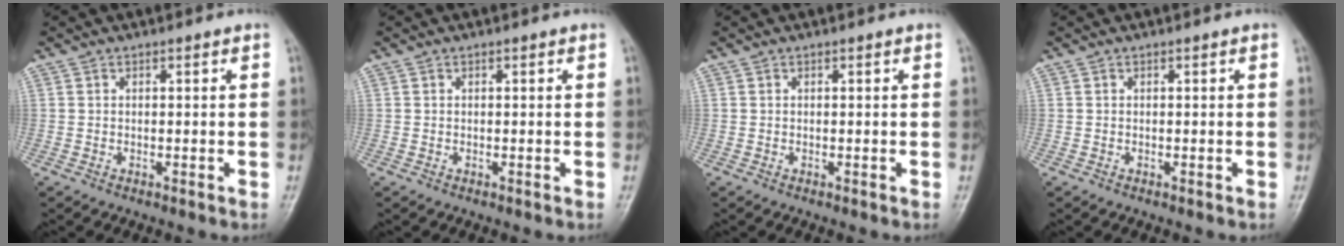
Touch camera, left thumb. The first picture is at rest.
{"total": 0.0}
{"total": 0.0}
{"total": 0.0}